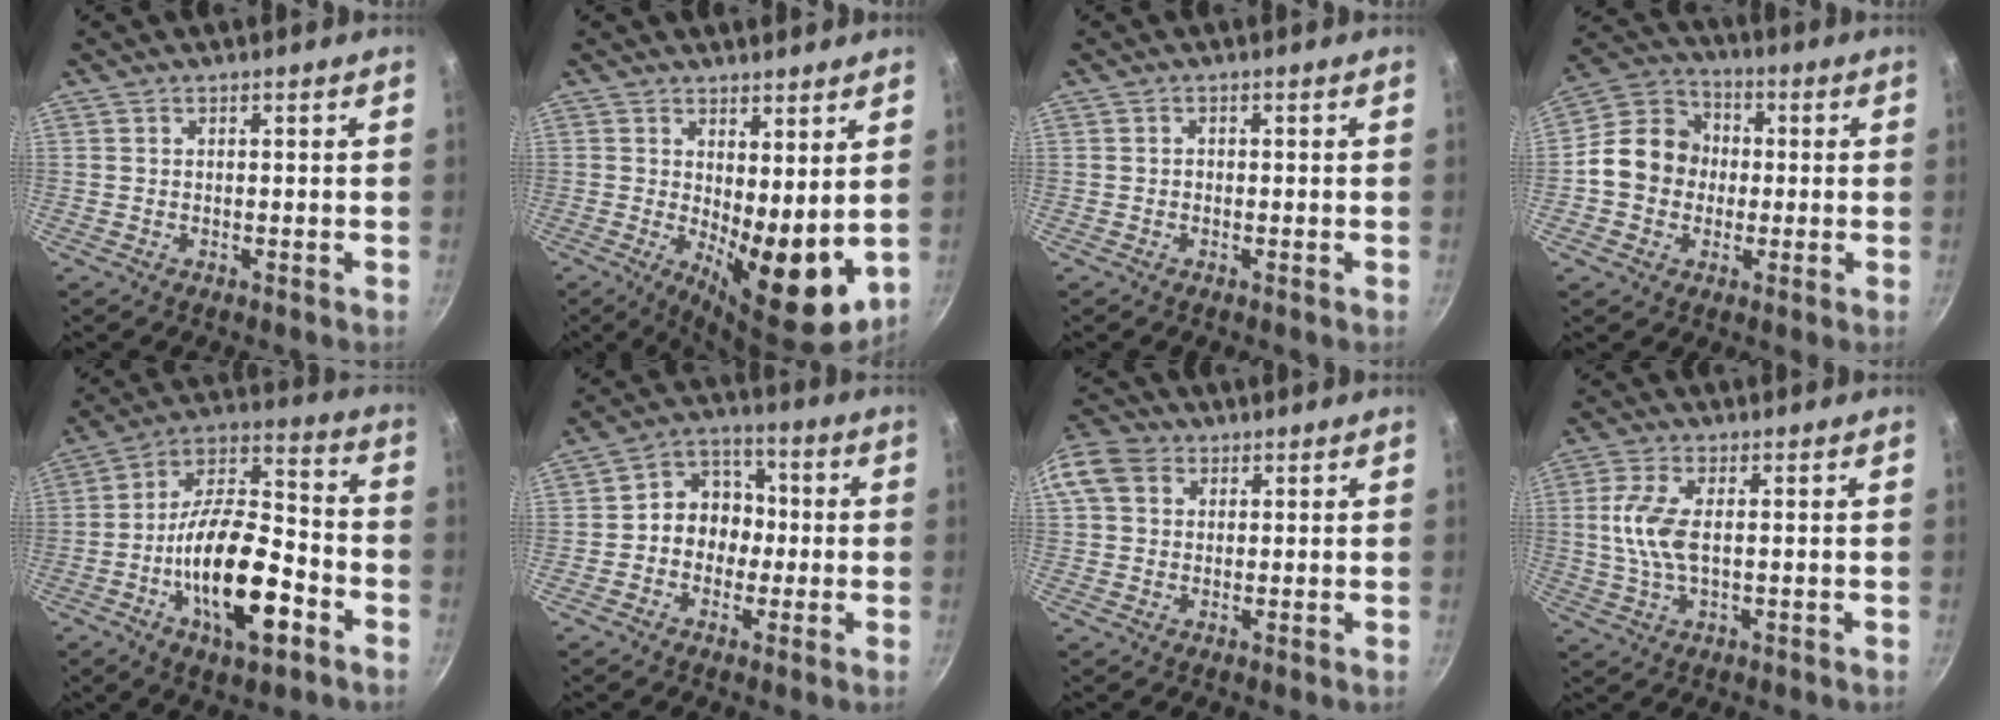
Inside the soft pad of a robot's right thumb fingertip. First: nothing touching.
{"total": 11.8, "force": [1.4, 4.6, 10.8], "torque": [-0.130, -0.035, 0.029]}
{"total": 0.5, "force": [-0.3, 0.4, 0.1], "torque": [0.000, 0.002, -0.007]}
{"total": 12.3, "force": [-0.7, 10.7, 6.0], "torque": [-0.066, 0.028, -0.033]}
{"total": 20.8, "force": [-7.2, 9.2, 17.2], "torque": [-0.278, 0.048, -0.130]}
{"total": 9.1, "force": [-0.8, 7.8, 4.5], "torque": [-0.015, 0.030, -0.029]}
{"total": 10.6, "force": [3.1, 8.6, 5.5], "torque": [-0.109, 0.020, 0.044]}
{"total": 7.5, "force": [0.6, 3.3, 6.7], "torque": [-0.149, 0.004, 0.010]}